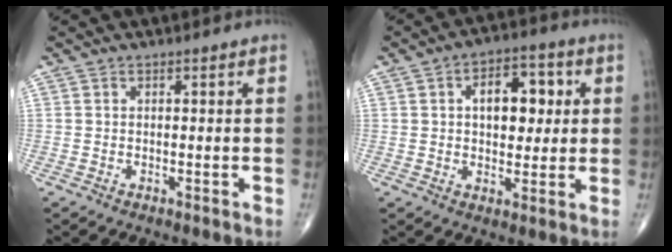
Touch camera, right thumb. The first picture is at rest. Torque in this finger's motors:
{"motor_torque": [0.33, 2.24, 1.03, 0.12, 0.08]}